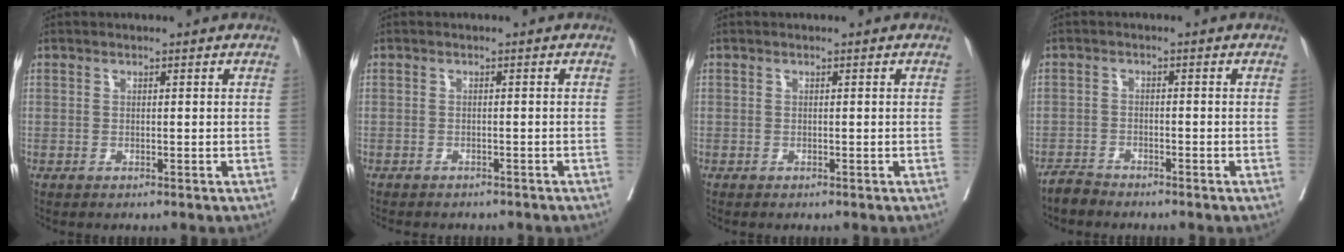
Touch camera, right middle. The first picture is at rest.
{"total": 6.9, "force": [-6.0, 2.3, 2.6], "torque": [-0.035, -0.003, -0.070]}
{"total": 0.0}
{"total": 2.2, "force": [-2.2, 0.3, 0.0], "torque": [-0.003, -0.007, -0.042]}